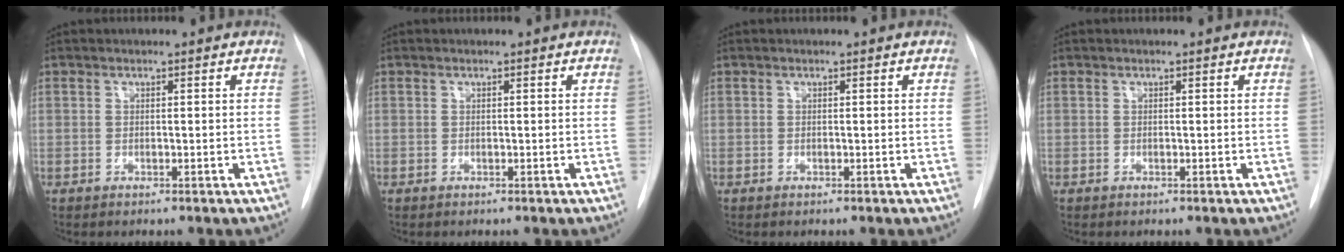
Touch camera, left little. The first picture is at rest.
{"total": 0.0}
{"total": 0.0}
{"total": 0.0}